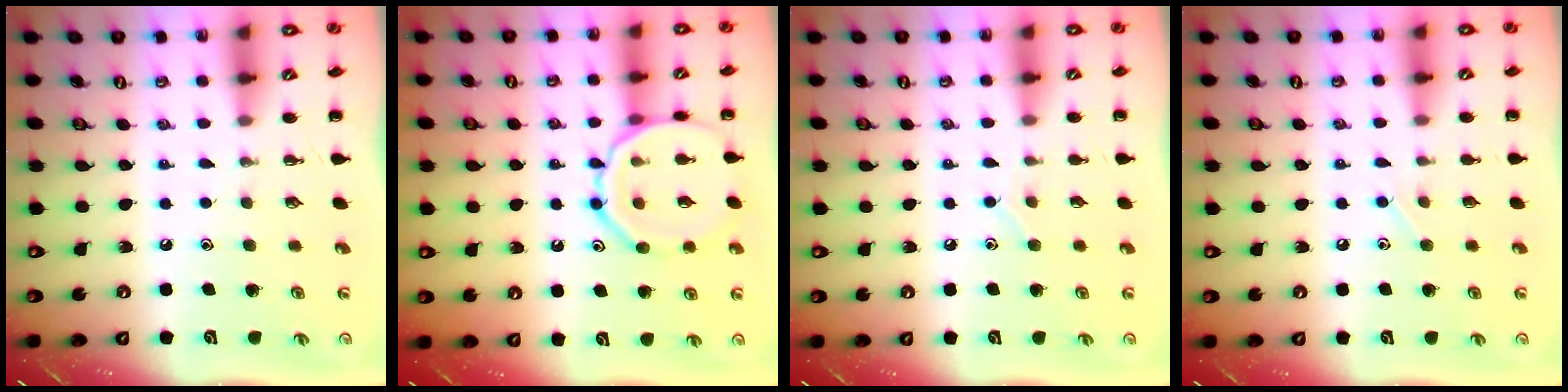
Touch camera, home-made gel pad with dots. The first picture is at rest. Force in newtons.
{"total": 12.7, "press": 12.6, "slide": 0.7}
{"total": 5.5, "press": 5.3, "slide": 1.5}
{"total": 3.9, "press": 3.7, "slide": 1.1}